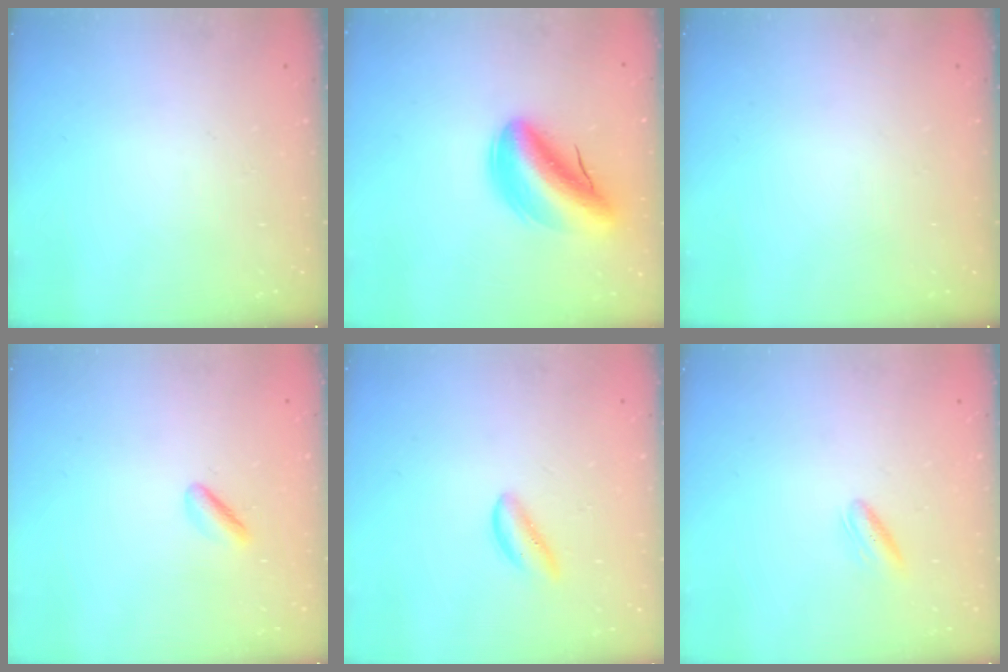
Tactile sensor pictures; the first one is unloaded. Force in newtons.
{"total": 11.0, "press": 10.5, "slide": 3.3}
{"total": 0.0}
{"total": 2.3, "press": 2.2, "slide": 0.8}
{"total": 1.6, "press": 1.5, "slide": 0.3}
{"total": 3.9, "press": 3.8, "slide": 0.9}